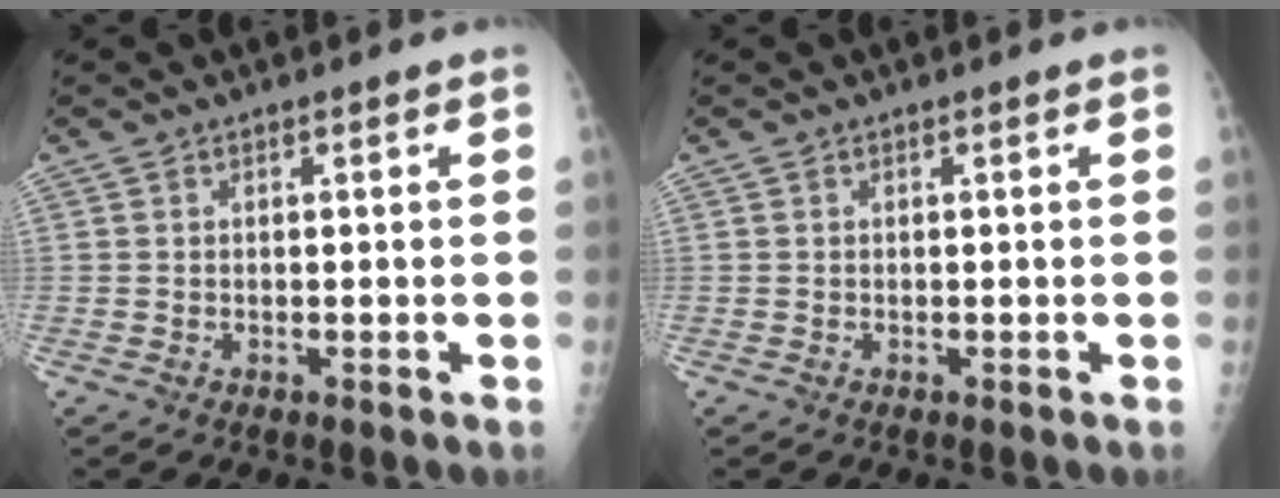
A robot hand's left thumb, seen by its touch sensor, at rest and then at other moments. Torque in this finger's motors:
{"motor_torque": [-0.02, 0.02, -0.05, 0.01, 0.00]}